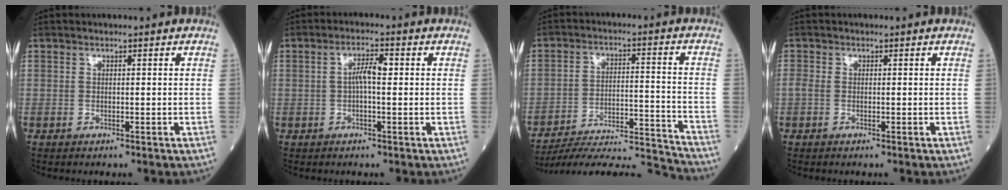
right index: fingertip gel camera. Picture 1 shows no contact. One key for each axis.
{"total": 3.5, "fx": 0.2, "fy": 0.7, "fz": 3.5, "tx": -0.063, "ty": 0.011, "tz": 0.001}
{"total": 17.3, "fx": -17.0, "fy": -1.1, "fz": 3.1, "tx": -0.045, "ty": 0.011, "tz": -0.258}
{"total": 1.1, "fx": -0.2, "fy": 0.8, "fz": 0.8, "tx": -0.024, "ty": 0.003, "tz": -0.005}